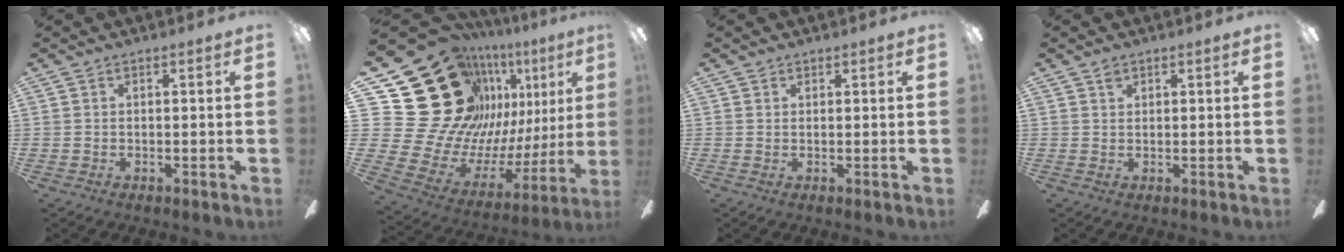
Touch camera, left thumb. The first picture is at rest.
{"total": 32.2, "force": [16.4, 21.8, 17.1], "torque": [-0.295, -0.138, 0.353]}
{"total": 0.8, "force": [0.7, 0.5, -0.1], "torque": [0.002, 0.000, 0.013]}
{"total": 1.4, "force": [1.0, 0.8, 0.6], "torque": [-0.013, 0.001, 0.018]}